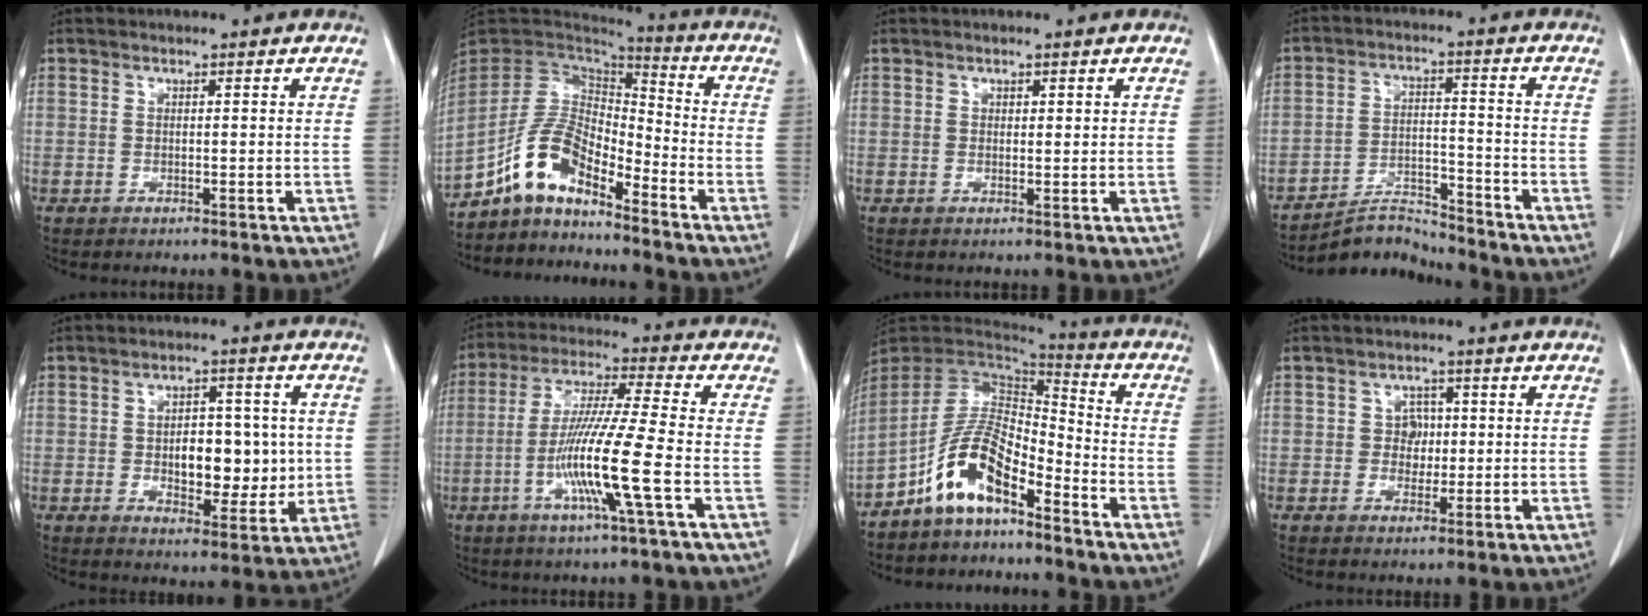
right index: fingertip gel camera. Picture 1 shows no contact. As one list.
[{"total": 10.3, "force": [-7.6, 3.7, 5.8], "torque": [-0.121, 0.033, -0.145]}, {"total": 0.8, "force": [0.4, 0.4, 0.4], "torque": [-0.002, -0.002, 0.005]}, {"total": 6.4, "force": [-6.3, 0.8, -0.9], "torque": [0.015, 0.015, -0.108]}, {"total": 9.1, "force": [0.1, 4.9, 7.7], "torque": [-0.106, 0.008, 0.010]}, {"total": 12.4, "force": [-3.7, -1.1, 11.8], "torque": [-0.231, -0.014, -0.078]}, {"total": 10.5, "force": [-6.4, 3.7, 7.4], "torque": [-0.158, 0.020, -0.121]}, {"total": 3.0, "force": [0.2, 2.6, 1.4], "torque": [-0.013, 0.006, 0.002]}]